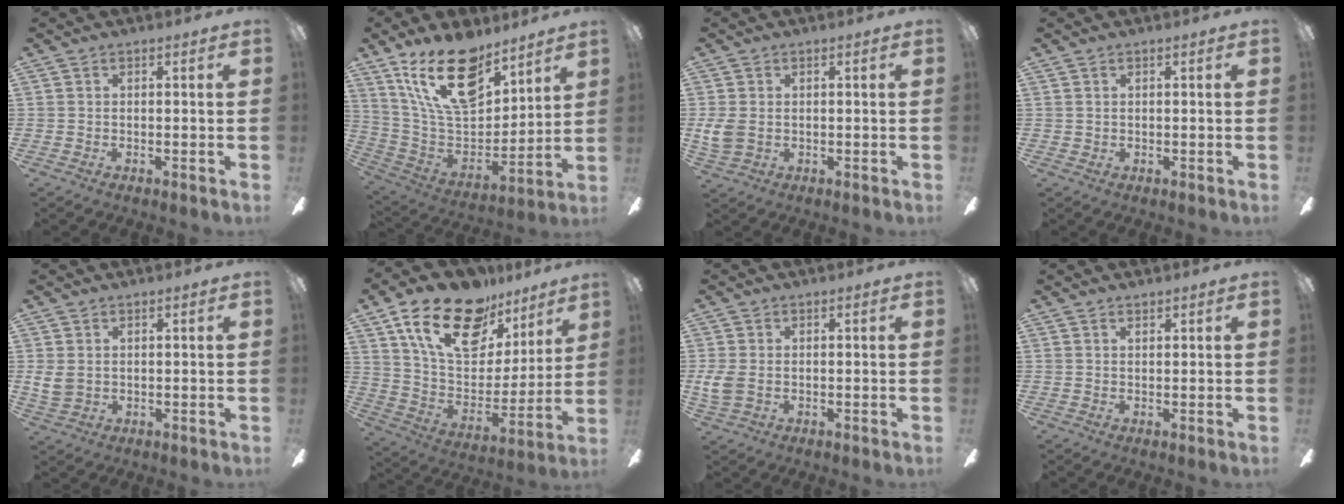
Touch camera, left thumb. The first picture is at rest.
{"total": 22.1, "force": [14.1, 10.9, 13.1], "torque": [-0.242, -0.079, 0.250]}
{"total": 4.5, "force": [0.3, 3.4, 3.0], "torque": [-0.074, 0.001, 0.004]}
{"total": 0.9, "force": [0.6, 0.7, 0.4], "torque": [-0.009, 0.003, 0.010]}
{"total": 4.0, "force": [1.3, 3.0, 2.3], "torque": [-0.053, 0.003, 0.026]}
{"total": 23.1, "force": [13.6, 13.0, 13.3], "torque": [-0.223, -0.060, 0.247]}
{"total": 4.3, "force": [0.1, 3.1, 3.0], "torque": [-0.075, 0.000, 0.000]}
{"total": 1.2, "force": [0.9, 0.5, 0.5], "torque": [-0.012, 0.001, 0.017]}